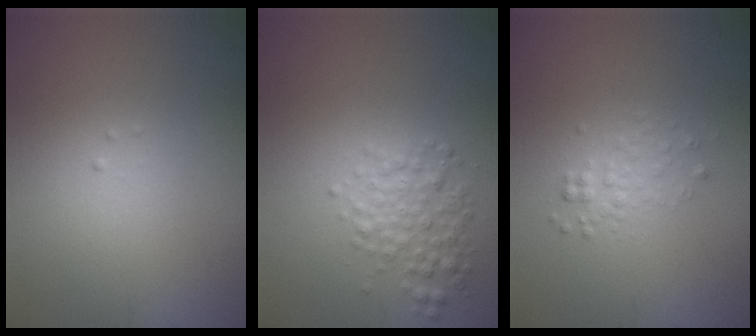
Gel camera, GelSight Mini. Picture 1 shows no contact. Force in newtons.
{"total": 2.6, "press": 2.6, "slide": 0.0}
{"total": 1.4, "press": 1.4, "slide": 0.1}